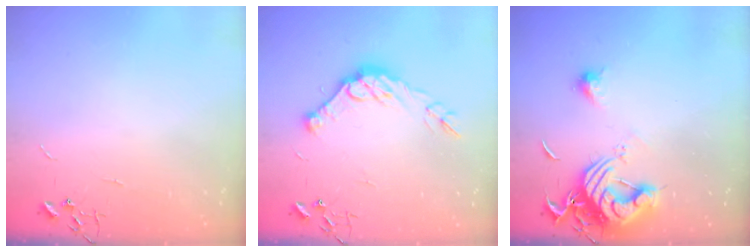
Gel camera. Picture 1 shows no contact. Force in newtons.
{"total": 13.7, "press": 13.6, "slide": 1.2}
{"total": 12.7, "press": 12.7, "slide": 0.9}